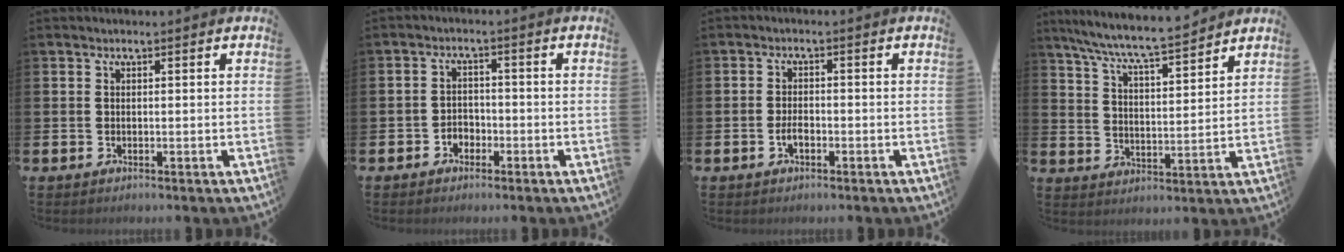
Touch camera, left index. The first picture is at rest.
{"total": 2.2, "force": [-1.6, 1.5, 0.4], "torque": [-0.012, 0.005, -0.035]}
{"total": 2.2, "force": [-0.6, 1.2, 1.7], "torque": [-0.024, 0.000, -0.014]}
{"total": 7.7, "force": [7.3, 0.1, 2.3], "torque": [-0.070, -0.051, 0.127]}